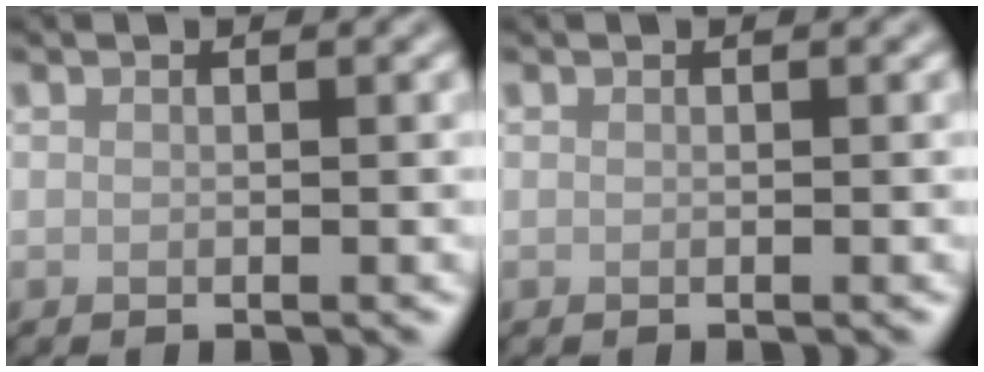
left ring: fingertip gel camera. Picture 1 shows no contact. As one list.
[{"total": 0.0}]